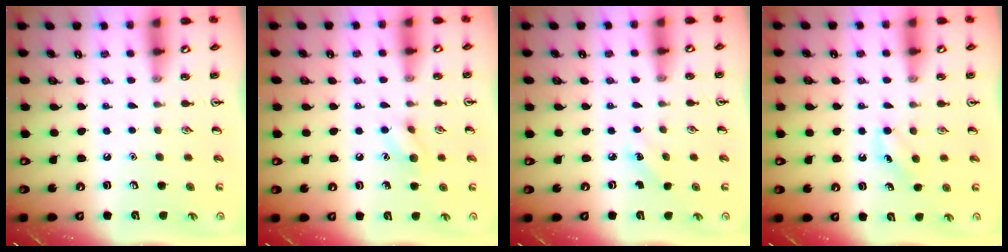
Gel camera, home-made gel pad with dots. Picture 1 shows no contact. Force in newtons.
{"total": 6.7, "press": 6.6, "slide": 0.9}
{"total": 2.4, "press": 2.3, "slide": 0.9}
{"total": 3.3, "press": 3.2, "slide": 1.0}